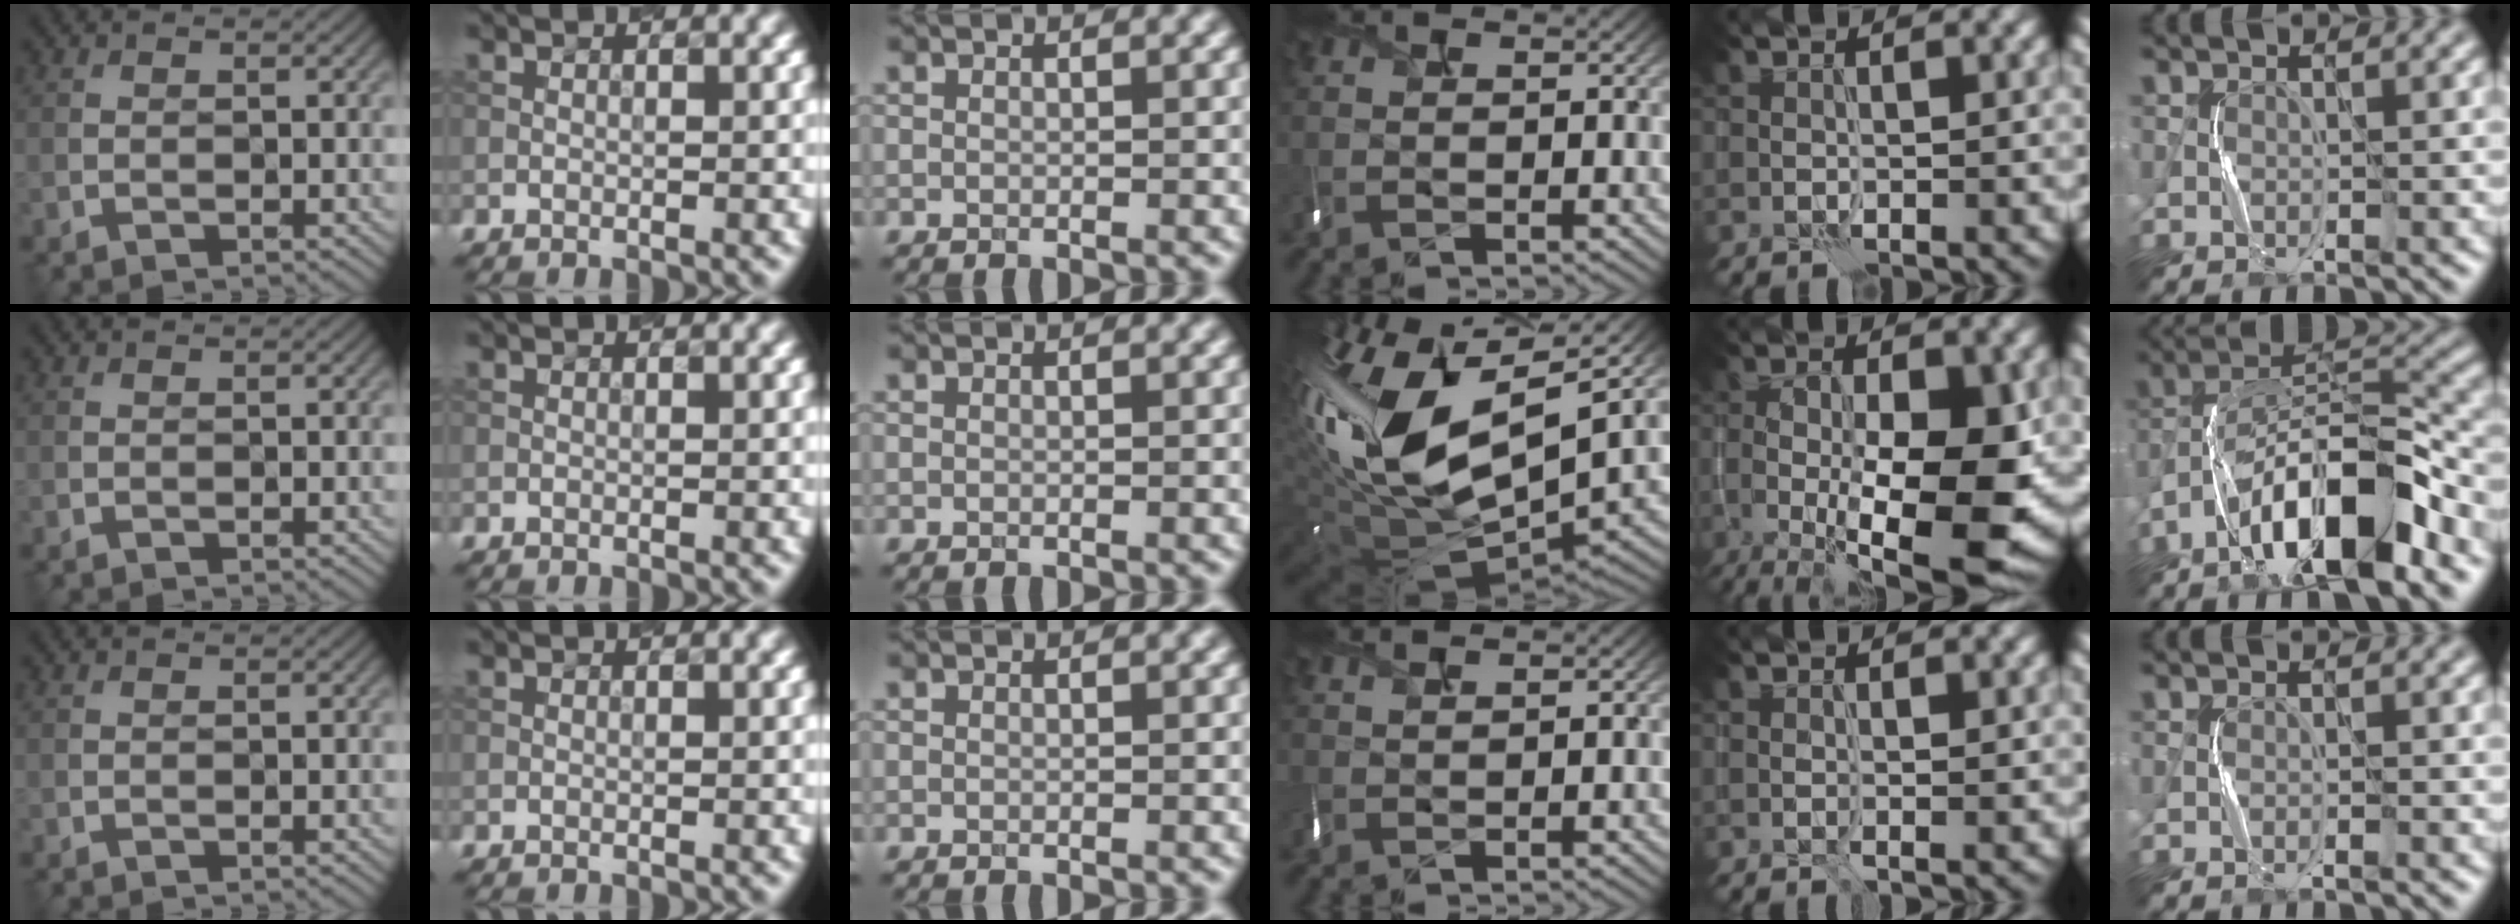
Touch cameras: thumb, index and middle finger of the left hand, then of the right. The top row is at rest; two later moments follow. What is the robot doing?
{"motion": "shake", "object": "box of matches"}